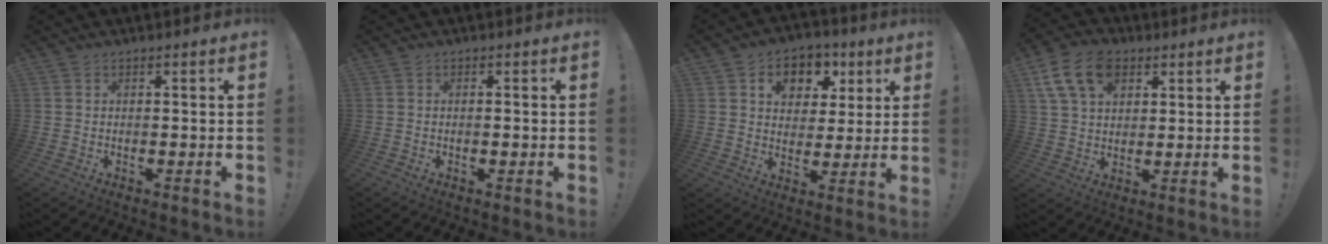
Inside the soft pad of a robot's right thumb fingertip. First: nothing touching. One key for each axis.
{"total": 0.6, "fx": -0.4, "fy": 0.1, "fz": 0.5, "tx": -0.015, "ty": 0.003, "tz": -0.006}
{"total": 9.7, "fx": 3.9, "fy": 7.7, "fz": 4.4, "tx": -0.061, "ty": -0.013, "tz": 0.075}
{"total": 13.4, "fx": 6.2, "fy": 8.8, "fz": 7.9, "tx": -0.140, "ty": -0.014, "tz": 0.119}